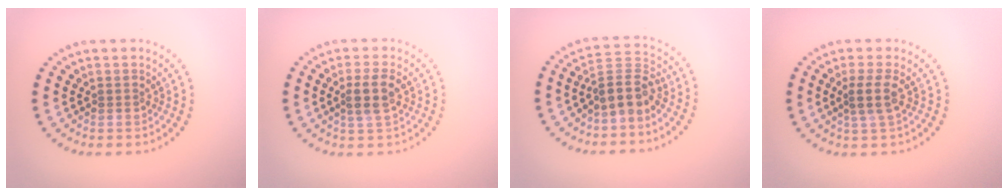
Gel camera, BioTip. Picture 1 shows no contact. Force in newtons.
{"total": 2.5, "press": 2.3, "slide": 1.0}
{"total": 3.6, "press": 3.2, "slide": 1.7}
{"total": 2.2, "press": 1.7, "slide": 1.4}